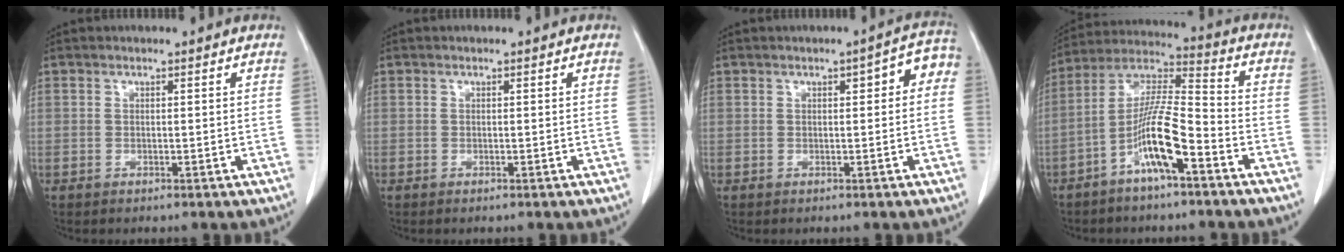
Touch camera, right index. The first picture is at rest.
{"total": 0.0}
{"total": 4.0, "force": [0.7, 1.5, 3.6], "torque": [-0.033, 0.024, 0.003]}
{"total": 11.3, "force": [-5.4, 1.2, 9.9], "torque": [-0.197, 0.009, -0.104]}